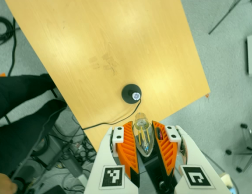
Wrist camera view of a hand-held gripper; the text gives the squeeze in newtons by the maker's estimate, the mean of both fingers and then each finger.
{"total": 13.0, "left": 14.4, "right": 11.6}